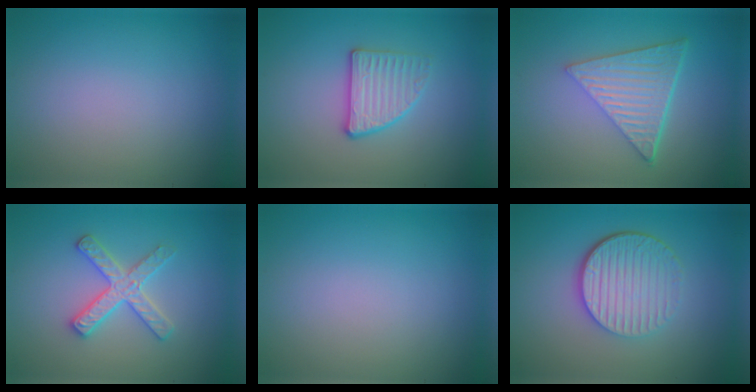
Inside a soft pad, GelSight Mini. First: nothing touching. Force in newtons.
{"total": 2.7, "press": 2.6, "slide": 0.8}
{"total": 6.7, "press": 4.4, "slide": 5.0}
{"total": 2.9, "press": 2.9, "slide": 0.5}
{"total": 0.0}
{"total": 5.5, "press": 4.0, "slide": 3.9}